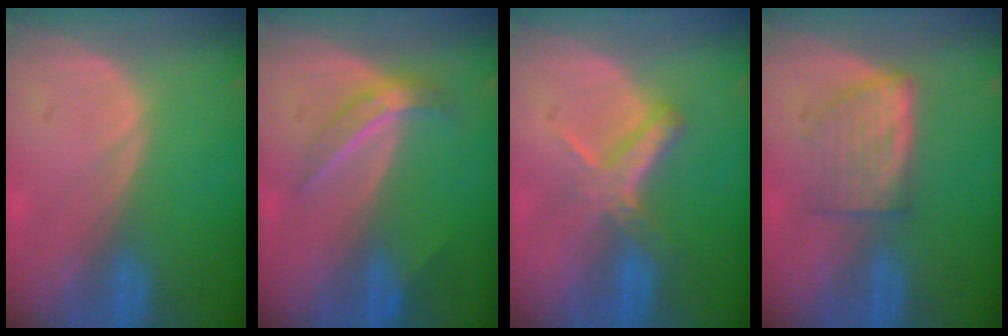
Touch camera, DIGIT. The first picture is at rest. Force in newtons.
{"total": 4.6, "press": 4.1, "slide": 2.3}
{"total": 5.6, "press": 5.2, "slide": 2.2}
{"total": 5.8, "press": 5.4, "slide": 2.1}